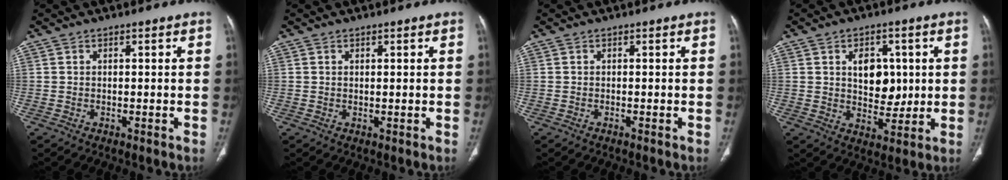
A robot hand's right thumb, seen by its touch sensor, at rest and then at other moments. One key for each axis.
{"total": 0.0}
{"total": 0.0}
{"total": 8.8, "fx": 1.9, "fy": 6.1, "fz": 6.1, "tx": -0.050, "ty": -0.011, "tz": 0.035}